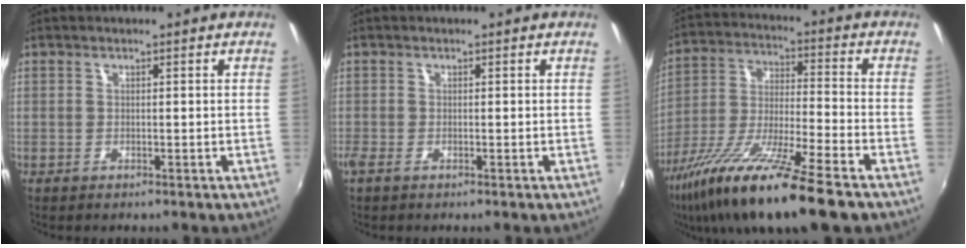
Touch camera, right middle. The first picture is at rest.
{"total": 1.1, "force": [-0.6, 0.1, 0.9], "torque": [-0.020, -0.005, -0.015]}
{"total": 19.8, "force": [-13.4, 2.1, 14.3], "torque": [-0.273, -0.038, -0.240]}